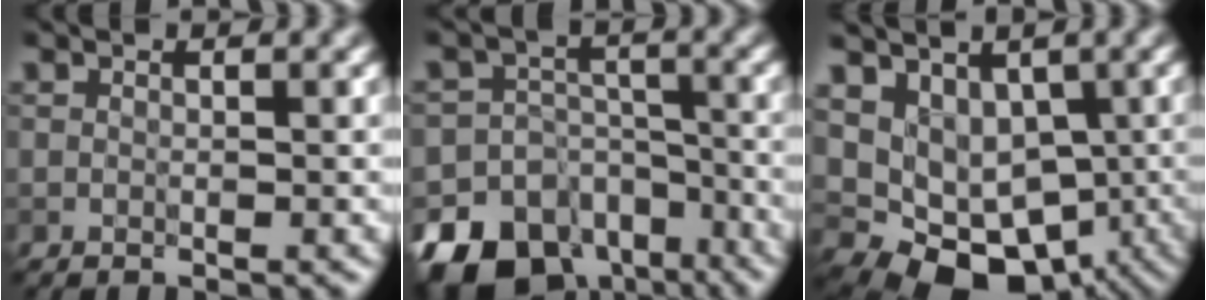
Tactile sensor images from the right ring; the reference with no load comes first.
{"total": 15.5, "force": [-10.4, 10.6, 4.5], "torque": [-0.082, -0.046, -0.160]}
{"total": 9.2, "force": [-1.2, 7.6, 5.0], "torque": [-0.066, -0.014, -0.012]}